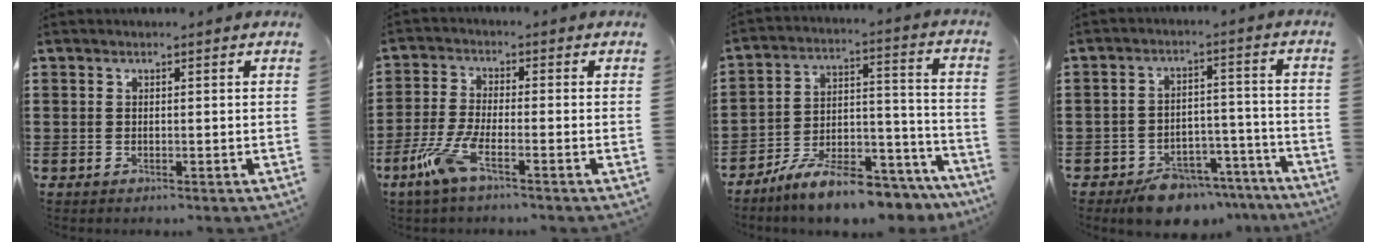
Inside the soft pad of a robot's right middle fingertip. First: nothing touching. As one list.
[{"total": 6.8, "force": [-3.8, 1.5, 5.5], "torque": [-0.135, -0.018, -0.073]}, {"total": 10.0, "force": [-8.8, 1.3, 4.5], "torque": [-0.075, 0.022, -0.166]}, {"total": 7.2, "force": [-6.4, 2.6, 2.2], "torque": [-0.023, 0.032, -0.114]}]